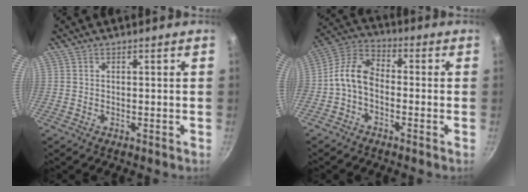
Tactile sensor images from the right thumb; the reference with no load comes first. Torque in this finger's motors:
{"motor_torque": [2.51, 2.51, 1.47, -1.30, 0.40]}